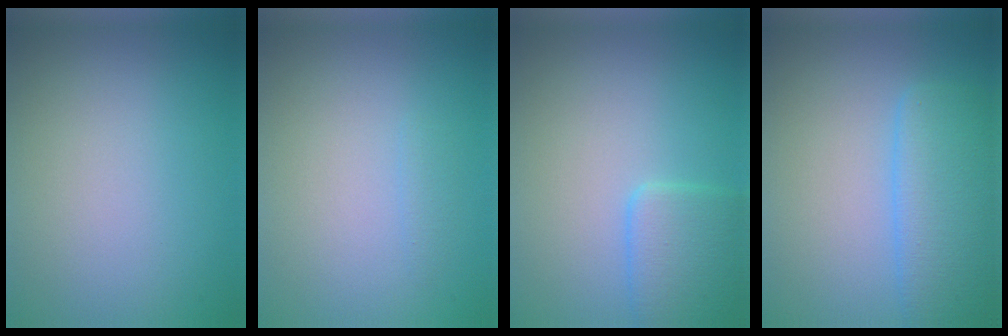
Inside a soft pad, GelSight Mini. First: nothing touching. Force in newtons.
{"total": 0.6, "press": 0.6, "slide": 0.1}
{"total": 2.9, "press": 2.9, "slide": 0.2}
{"total": 4.9, "press": 4.9, "slide": 0.1}